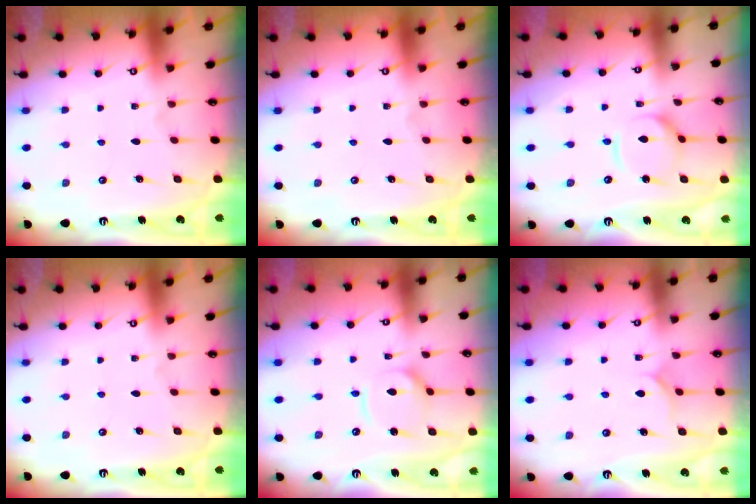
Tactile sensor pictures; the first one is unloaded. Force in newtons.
{"total": 0.0}
{"total": 8.3, "press": 8.2, "slide": 0.9}
{"total": 0.0}
{"total": 8.2, "press": 8.2, "slide": 0.9}
{"total": 5.1, "press": 5.1, "slide": 0.4}